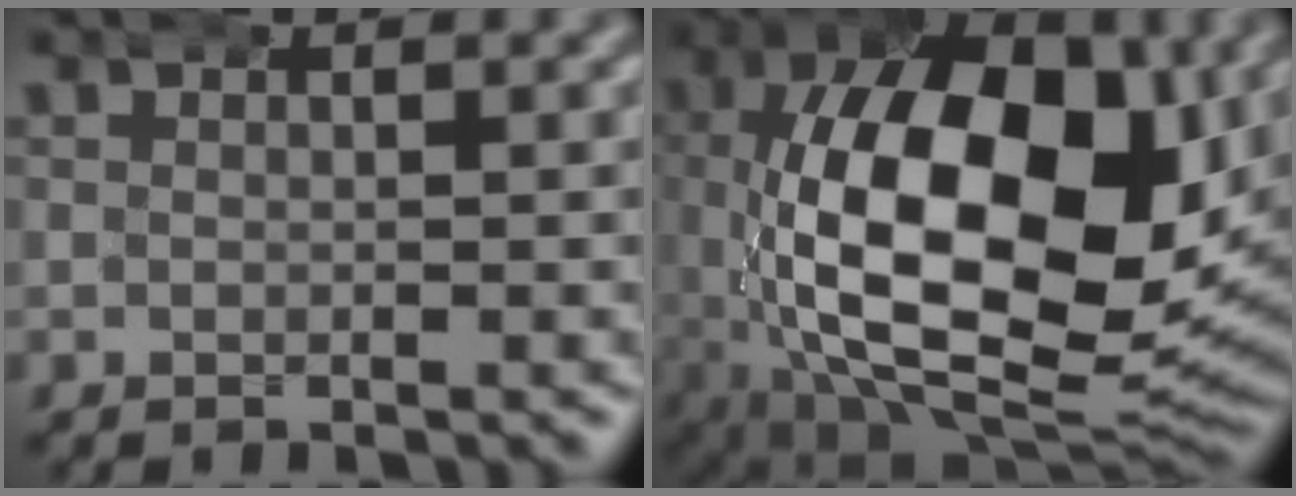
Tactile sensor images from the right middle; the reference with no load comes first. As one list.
[{"total": 21.1, "force": [-1.2, 12.4, 17.0], "torque": [-0.299, -0.057, 0.006]}]